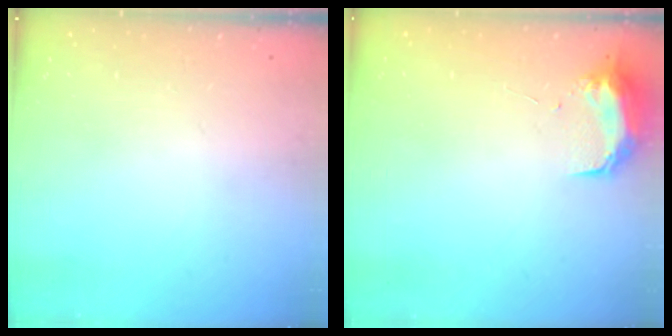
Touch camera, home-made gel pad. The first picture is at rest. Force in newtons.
{"total": 9.8, "press": 9.7, "slide": 0.7}